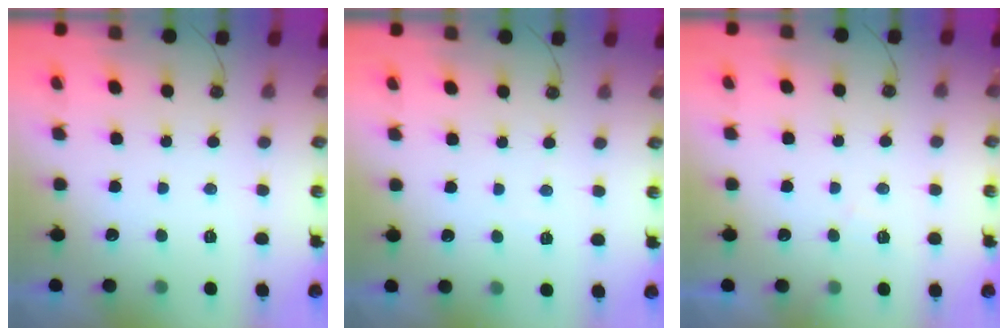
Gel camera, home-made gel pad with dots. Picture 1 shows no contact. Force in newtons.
{"total": 2.0, "press": 2.0, "slide": 0.3}
{"total": 4.8, "press": 4.8, "slide": 0.7}